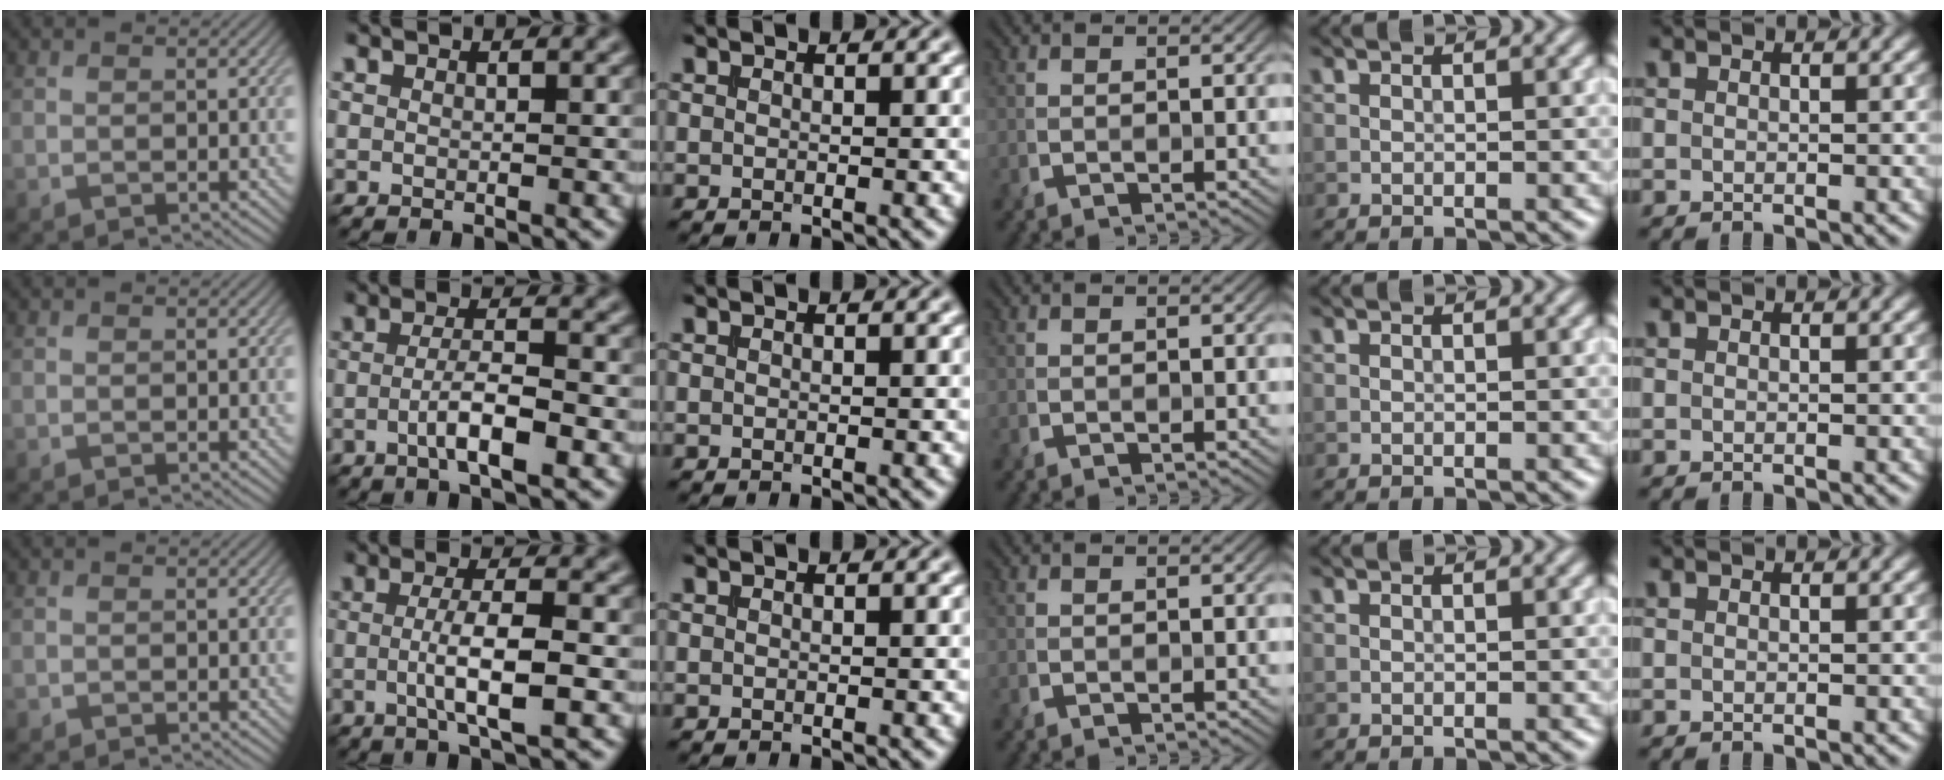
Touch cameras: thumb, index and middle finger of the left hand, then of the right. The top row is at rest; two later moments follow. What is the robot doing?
{"motion": "insert", "object": "coin"}